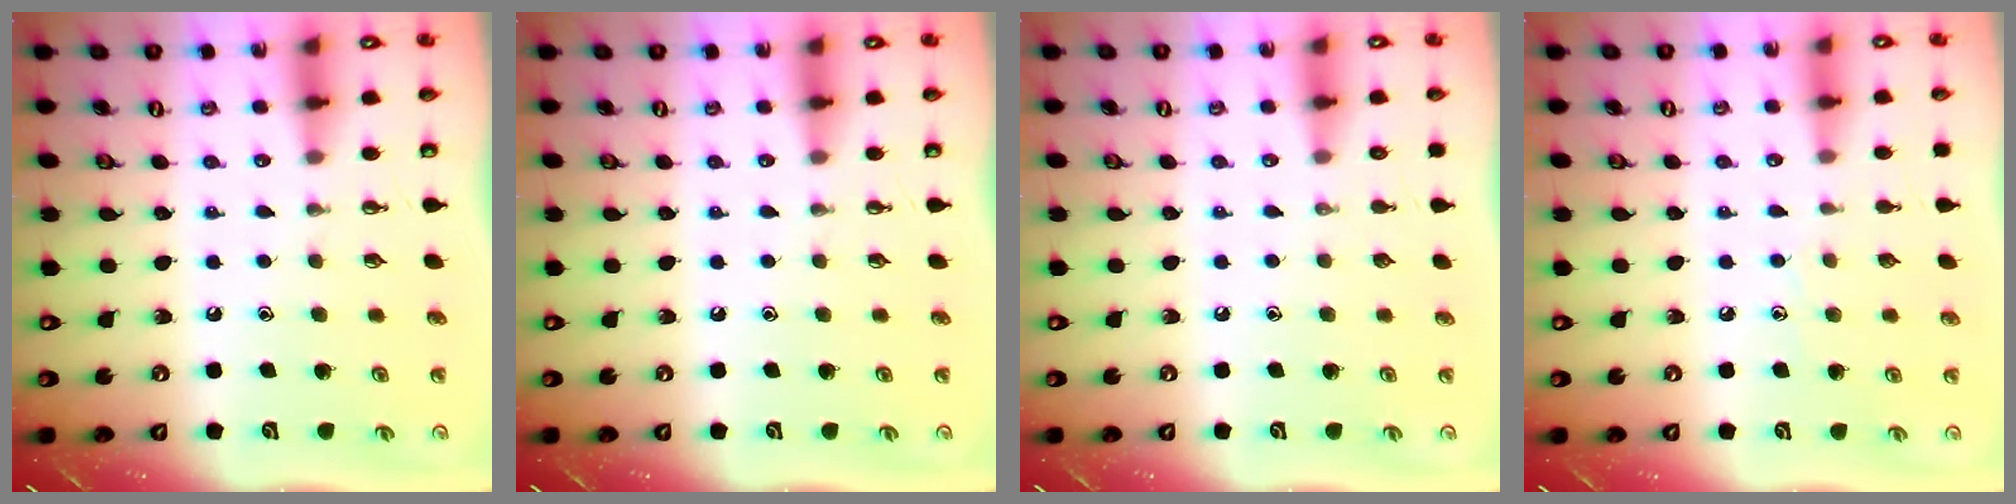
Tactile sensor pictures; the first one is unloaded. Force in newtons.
{"total": 0.0}
{"total": 0.0}
{"total": 3.8, "press": 3.8, "slide": 0.4}